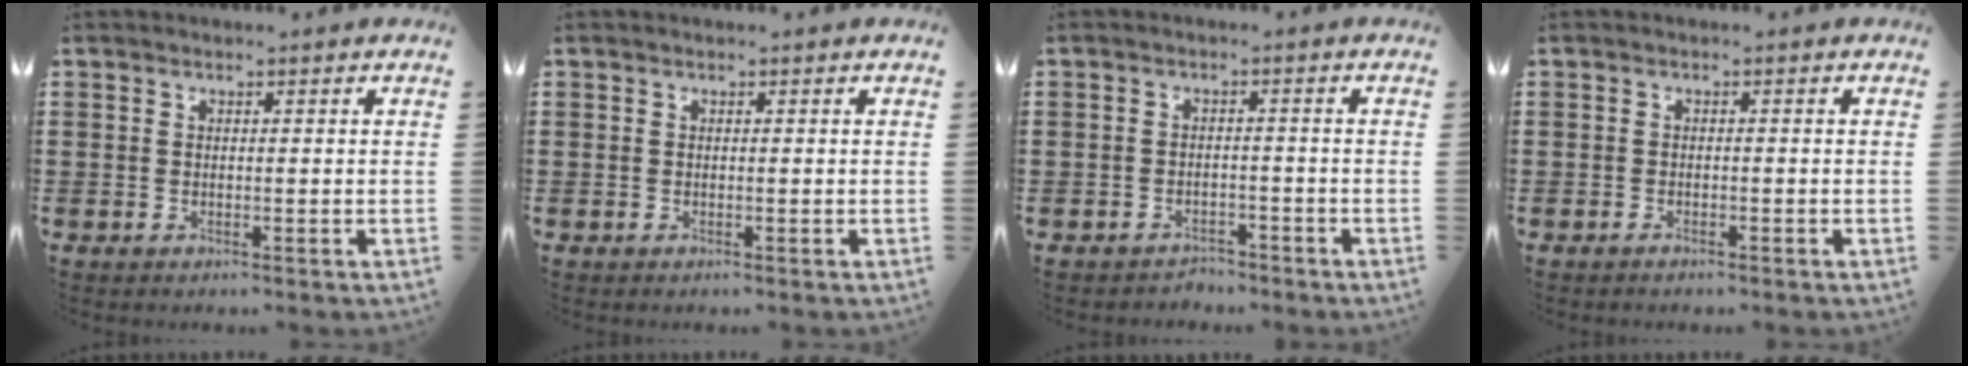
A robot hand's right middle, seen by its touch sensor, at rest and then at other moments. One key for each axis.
{"total": 0.0}
{"total": 2.2, "fx": -2.1, "fy": 0.4, "fz": -0.3, "tx": -0.003, "ty": 0.000, "tz": -0.048}
{"total": 0.7, "fx": -0.6, "fy": 0.1, "fz": 0.2, "tx": -0.007, "ty": -0.004, "tz": -0.011}